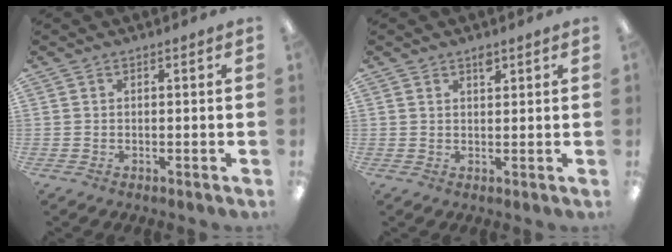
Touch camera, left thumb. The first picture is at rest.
{"total": 2.0, "force": [1.6, 0.9, 0.8], "torque": [-0.001, -0.007, 0.026]}